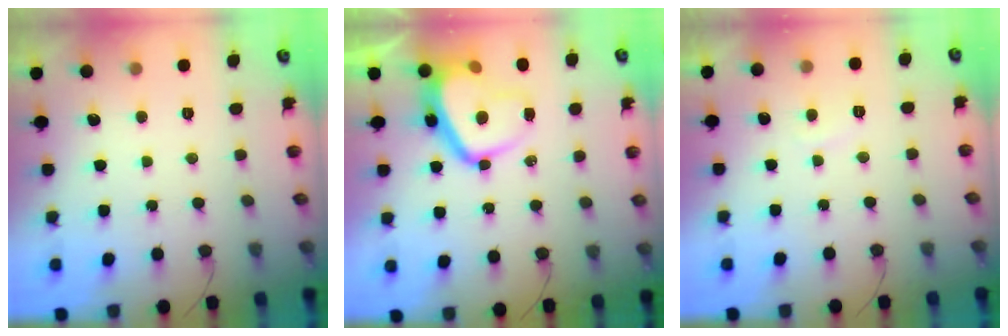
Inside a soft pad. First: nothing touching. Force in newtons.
{"total": 12.6, "press": 12.5, "slide": 1.1}
{"total": 2.0, "press": 1.9, "slide": 0.6}